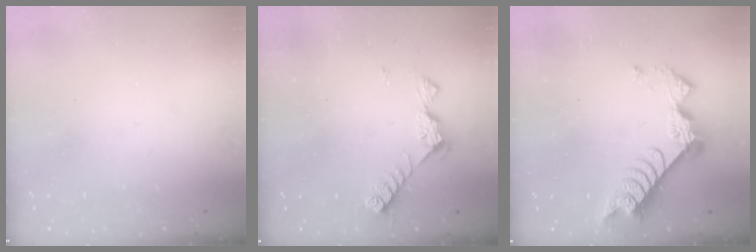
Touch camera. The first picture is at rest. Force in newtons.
{"total": 6.3, "press": 6.2, "slide": 0.6}
{"total": 8.6, "press": 8.6, "slide": 0.8}